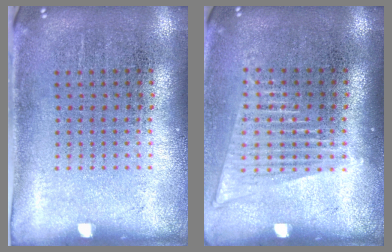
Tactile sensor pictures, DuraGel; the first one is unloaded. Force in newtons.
{"total": 1.5, "press": 1.3, "slide": 0.8}